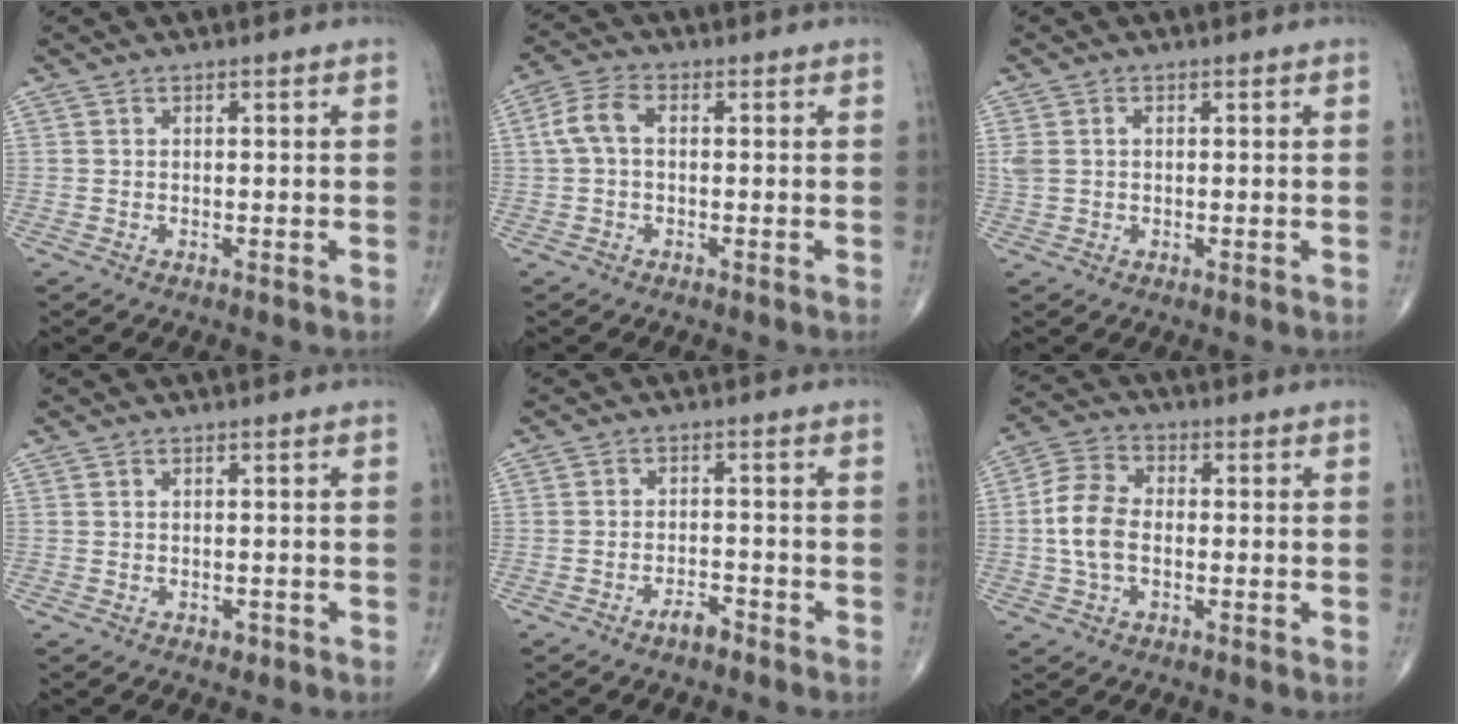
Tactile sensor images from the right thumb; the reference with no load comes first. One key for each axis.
{"total": 5.0, "fx": 0.3, "fy": 2.8, "fz": 4.1, "tx": -0.091, "ty": 0.016, "tz": 0.001}
{"total": 2.6, "fx": 0.4, "fy": 1.9, "fz": 1.8, "tx": -0.056, "ty": 0.014, "tz": 0.012}
{"total": 0.9, "fx": -0.4, "fy": 0.6, "fz": 0.4, "tx": -0.004, "ty": 0.000, "tz": -0.004}
{"total": 2.8, "fx": -2.1, "fy": 1.0, "fz": 1.5, "tx": -0.025, "ty": 0.011, "tz": -0.039}
{"total": 8.3, "fx": -0.8, "fy": 5.3, "fz": 6.4, "tx": -0.130, "ty": 0.019, "tz": -0.023}